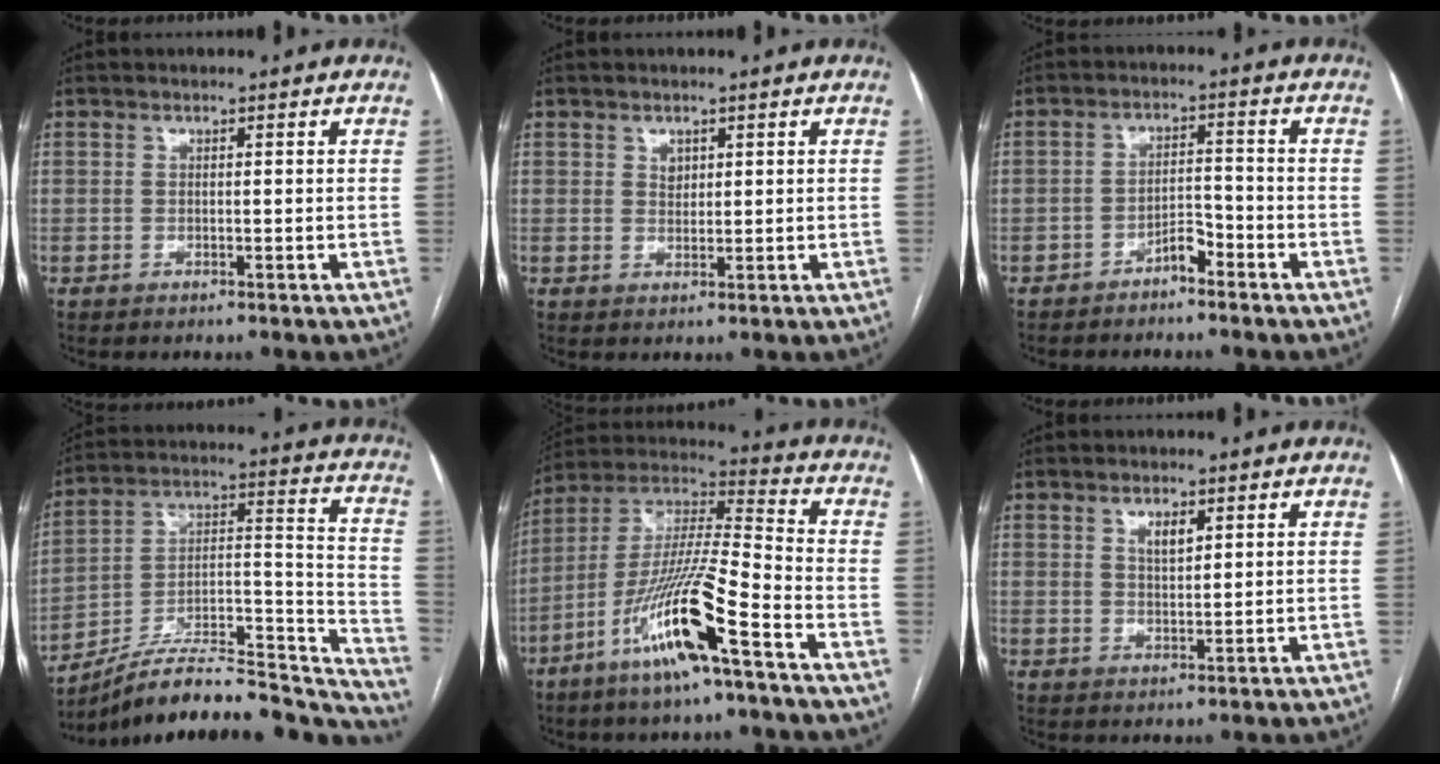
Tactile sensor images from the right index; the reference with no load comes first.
{"total": 1.8, "force": [0.8, 1.4, 0.8], "torque": [-0.014, 0.000, 0.016]}
{"total": 3.9, "force": [-3.0, 1.4, 2.0], "torque": [-0.033, 0.011, -0.052]}
{"total": 27.4, "force": [-24.5, 6.2, 10.4], "torque": [-0.108, 0.046, -0.366]}
{"total": 16.9, "force": [-8.8, 1.0, 14.4], "torque": [-0.290, -0.015, -0.165]}
{"total": 2.9, "force": [1.3, 1.2, 2.3], "torque": [-0.041, 0.000, 0.026]}